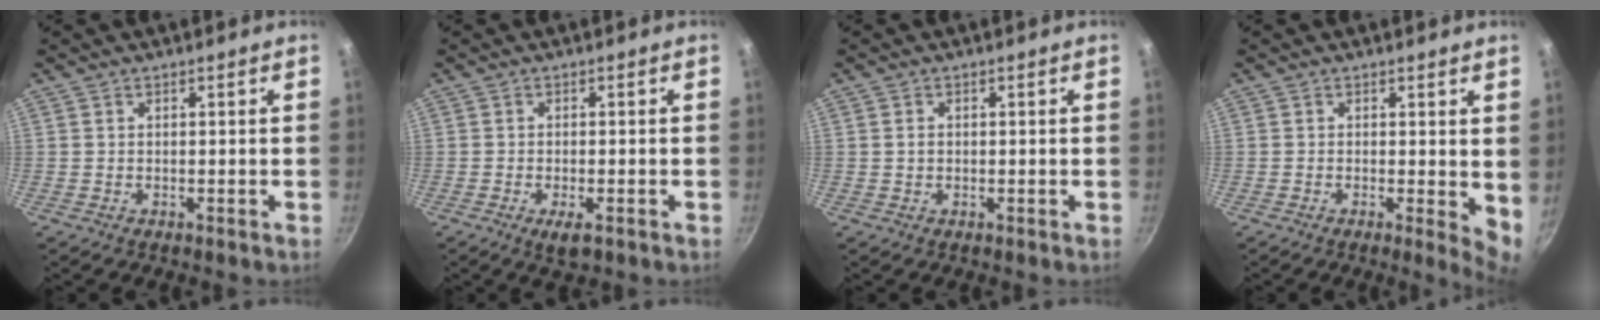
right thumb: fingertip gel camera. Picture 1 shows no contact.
{"total": 3.4, "force": [-1.6, 1.3, 2.7], "torque": [-0.047, 0.000, -0.025]}
{"total": 1.0, "force": [0.0, 0.8, 0.5], "torque": [-0.008, 0.004, 0.002]}
{"total": 4.5, "force": [0.5, 1.6, 4.2], "torque": [-0.051, -0.011, 0.004]}